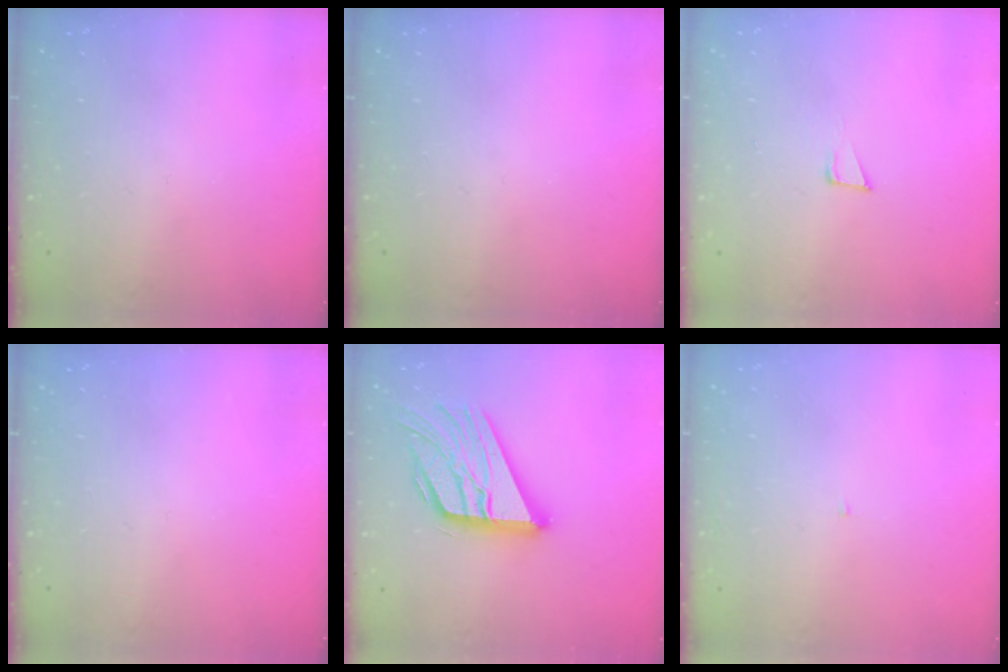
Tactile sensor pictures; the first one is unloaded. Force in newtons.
{"total": 0.0}
{"total": 6.1, "press": 5.4, "slide": 2.8}
{"total": 0.0}
{"total": 21.7, "press": 21.6, "slide": 1.9}
{"total": 2.1, "press": 2.1, "slide": 0.2}